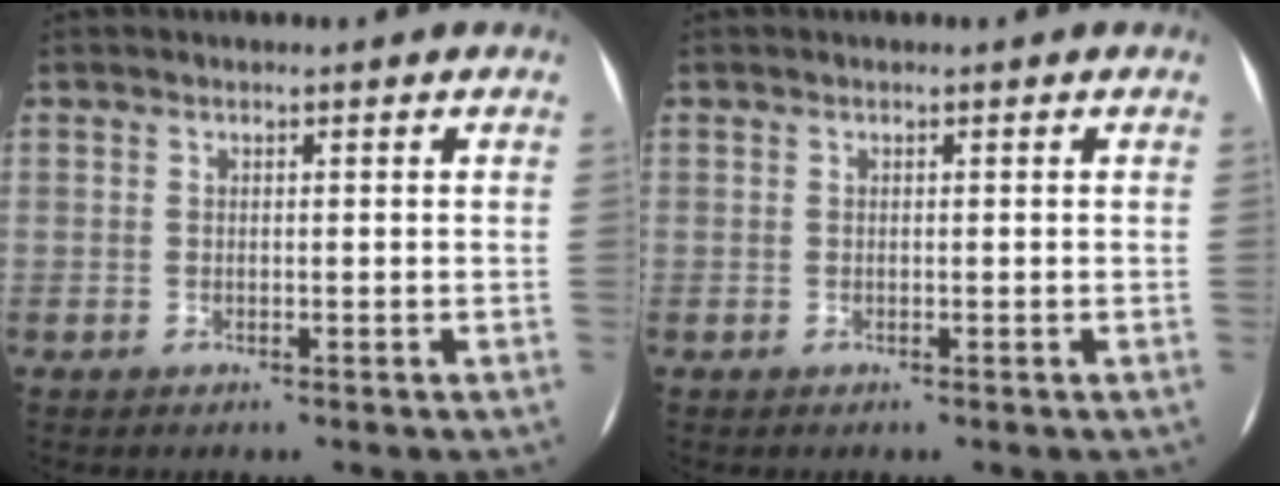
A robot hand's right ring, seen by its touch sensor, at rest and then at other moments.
{"total": 0.0}